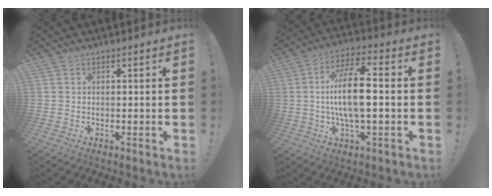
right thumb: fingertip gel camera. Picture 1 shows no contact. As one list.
[{"total": 14.1, "force": [-0.4, 4.8, 13.2], "torque": [-0.244, 0.004, -0.015]}]